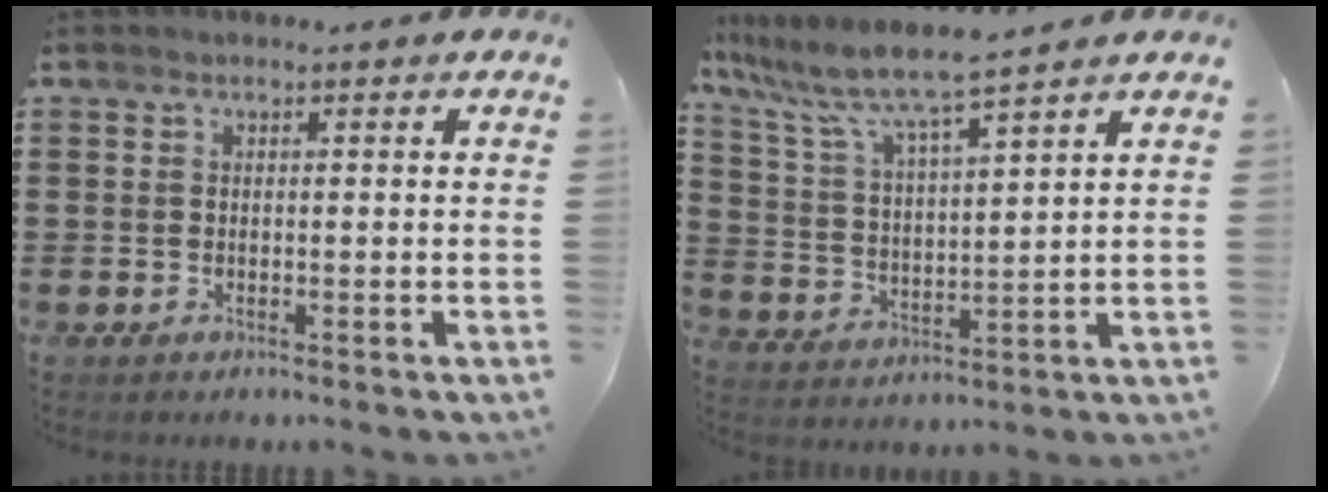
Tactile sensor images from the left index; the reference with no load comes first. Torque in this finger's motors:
{"motor_torque": [1.77, -0.38, 0.34, 0.21]}